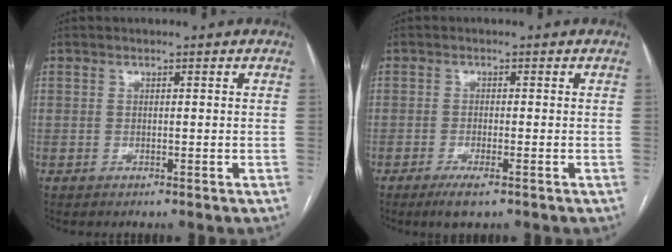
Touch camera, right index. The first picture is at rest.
{"total": 3.3, "force": [-2.1, 0.4, 2.5], "torque": [-0.048, -0.008, -0.036]}